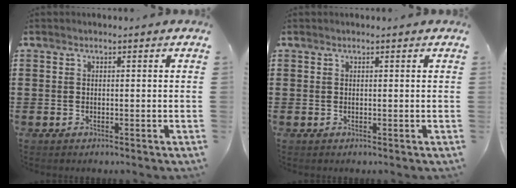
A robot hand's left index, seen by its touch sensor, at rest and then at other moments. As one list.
[{"total": 0.0}]